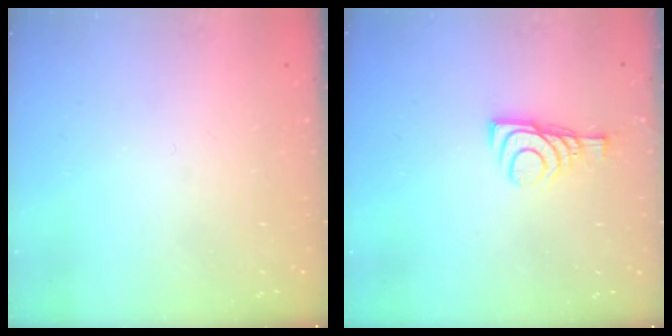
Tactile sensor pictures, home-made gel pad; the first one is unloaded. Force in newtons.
{"total": 8.0, "press": 8.0, "slide": 0.7}